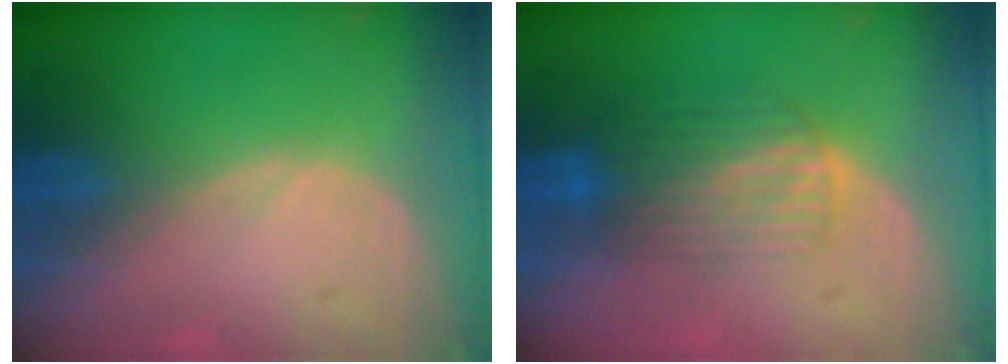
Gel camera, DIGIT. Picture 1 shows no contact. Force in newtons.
{"total": 6.8, "press": 6.1, "slide": 3.2}